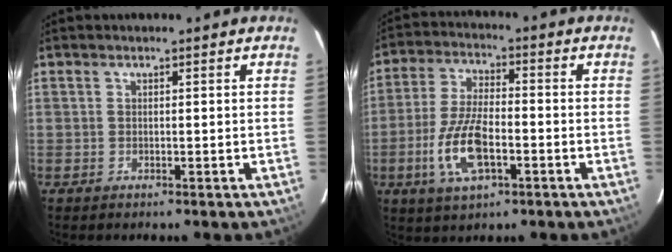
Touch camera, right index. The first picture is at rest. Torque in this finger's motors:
{"motor_torque": [1.54, -0.61, 0.96, 0.11]}